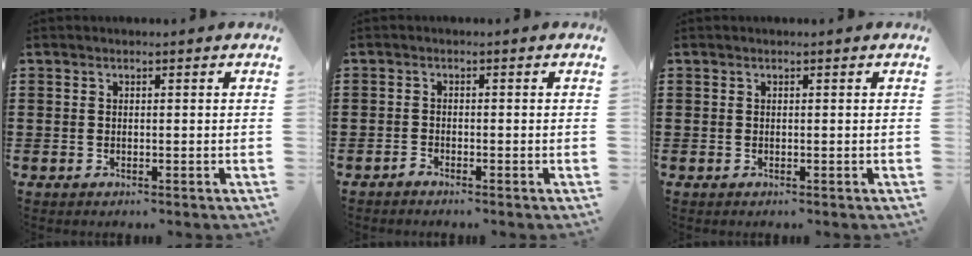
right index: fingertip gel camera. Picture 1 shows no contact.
{"total": 1.1, "force": [-1.0, 0.0, 0.2], "torque": [-0.008, -0.002, -0.020]}
{"total": 0.0}